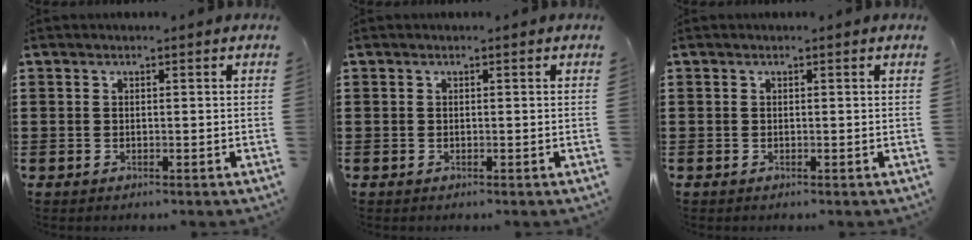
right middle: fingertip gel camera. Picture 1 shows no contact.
{"total": 0.0}
{"total": 0.0}